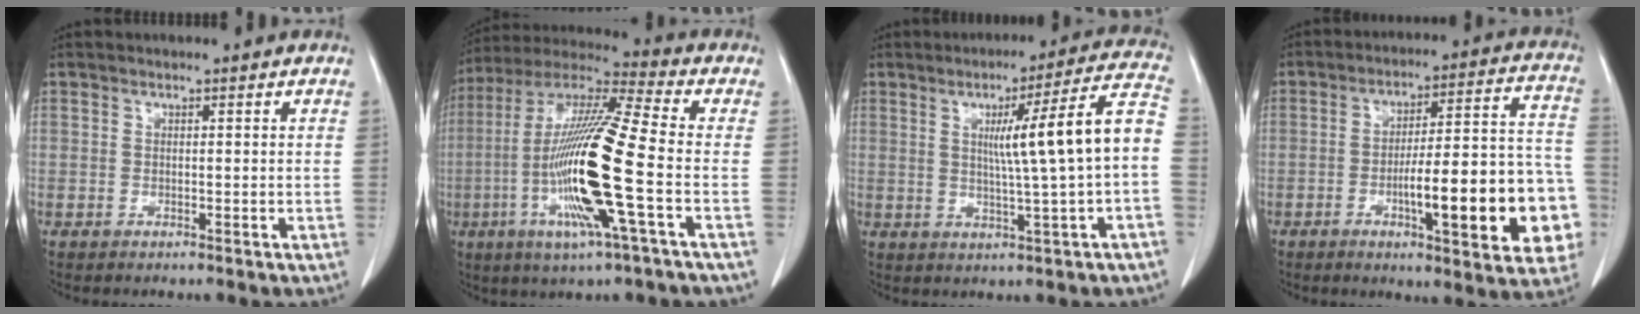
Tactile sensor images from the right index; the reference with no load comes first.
{"total": 18.7, "force": [-4.3, 0.3, 18.2], "torque": [-0.372, -0.012, -0.091]}
{"total": 12.7, "force": [0.3, -1.1, 12.6], "torque": [-0.176, 0.015, 0.003]}
{"total": 19.7, "force": [-5.7, 3.7, 18.5], "torque": [-0.192, 0.031, -0.067]}